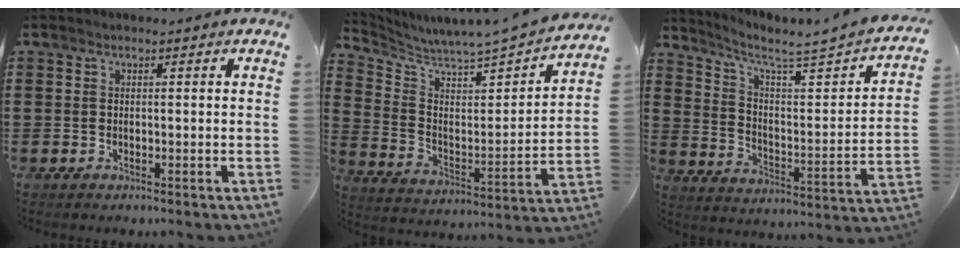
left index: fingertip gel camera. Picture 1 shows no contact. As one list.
[{"total": 4.0, "force": [3.9, -0.6, 0.7], "torque": [-0.039, -0.056, 0.056]}, {"total": 4.1, "force": [3.2, 0.1, 2.5], "torque": [-0.071, -0.036, 0.042]}]